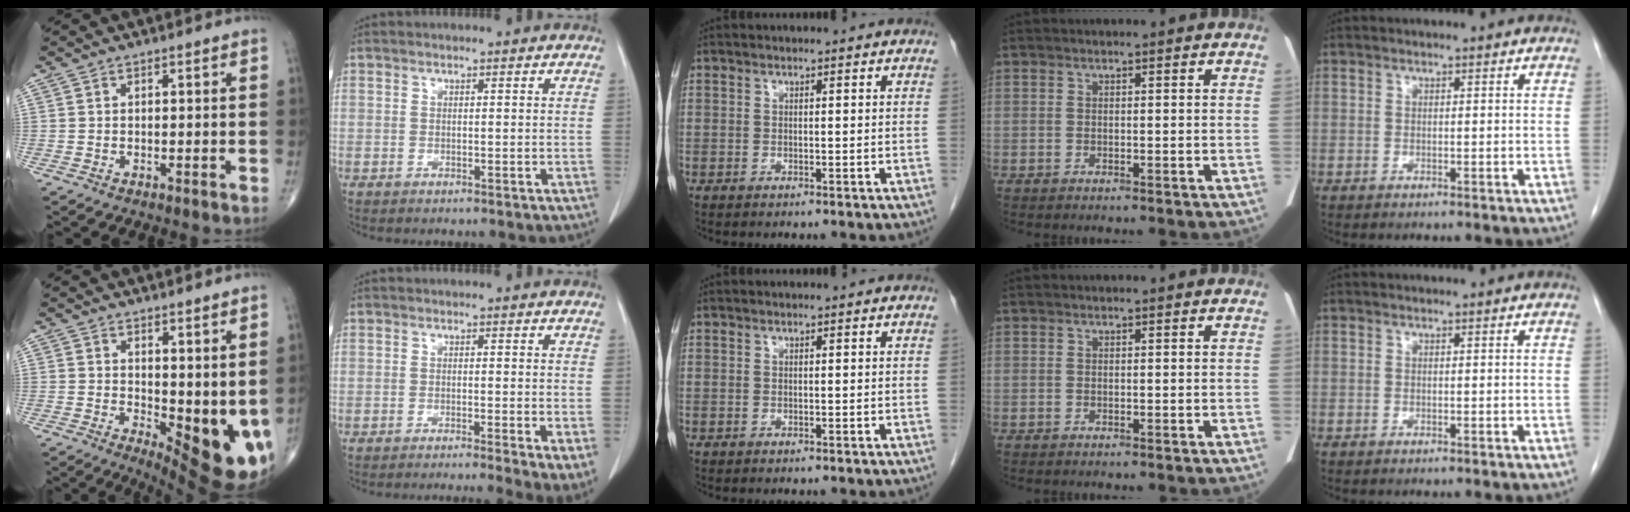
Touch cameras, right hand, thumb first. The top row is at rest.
{"thumb": {"total": 12.4, "force": [1.7, 4.9, 11.3], "torque": [-0.145, -0.038, 0.042]}, "index": {"total": 6.5, "force": [-3.9, 0.5, 5.2], "torque": [-0.055, -0.019, -0.067]}}